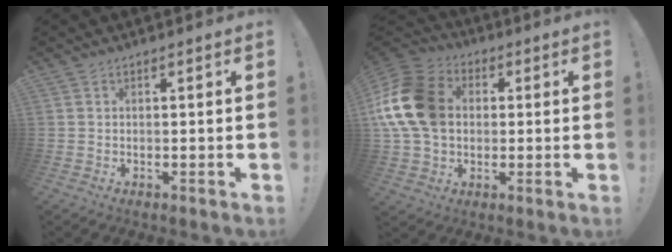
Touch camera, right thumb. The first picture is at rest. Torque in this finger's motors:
{"motor_torque": [0.53, 0.52, 1.15, -0.42, 0.56]}